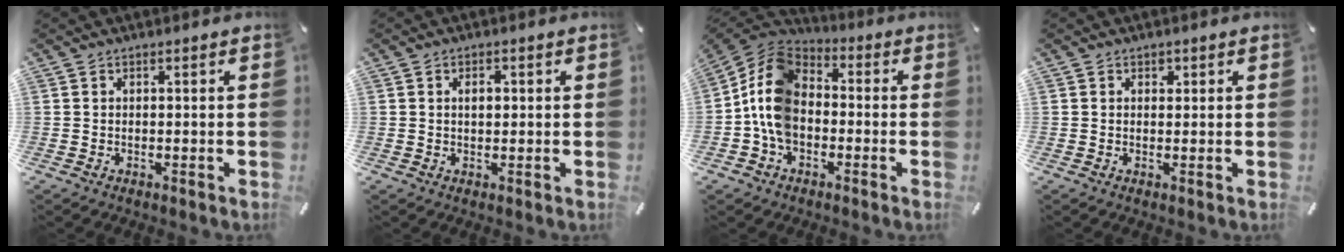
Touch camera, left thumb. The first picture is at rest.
{"total": 2.4, "force": [0.4, 1.5, 1.8], "torque": [-0.031, 0.004, 0.004]}
{"total": 11.7, "force": [-2.8, 9.1, 6.8], "torque": [-0.174, 0.017, -0.059]}
{"total": 1.0, "force": [0.4, 0.9, 0.3], "torque": [0.001, 0.001, 0.005]}